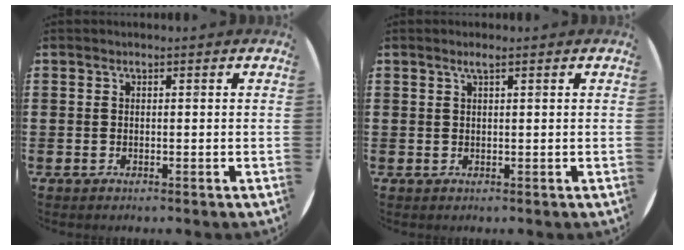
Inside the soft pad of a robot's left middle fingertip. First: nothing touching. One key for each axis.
{"total": 1.2, "fx": 0.7, "fy": 0.0, "fz": 0.9, "tx": -0.017, "ty": 0.003, "tz": 0.012}